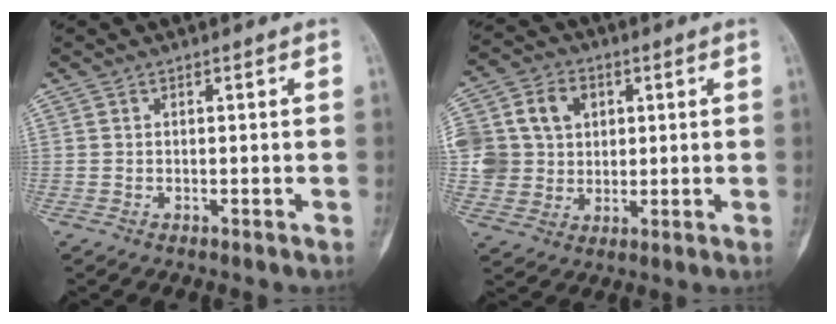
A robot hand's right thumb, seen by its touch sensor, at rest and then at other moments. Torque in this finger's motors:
{"motor_torque": [1.12, 1.27, 0.64, -0.43, 0.19]}